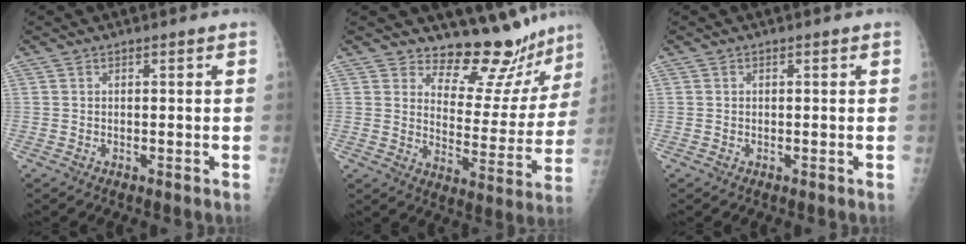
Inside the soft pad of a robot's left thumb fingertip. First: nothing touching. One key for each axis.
{"total": 13.2, "fx": 12.4, "fy": 4.0, "fz": 2.1, "tx": 0.017, "ty": -0.119, "tz": 0.166}
{"total": 0.0}